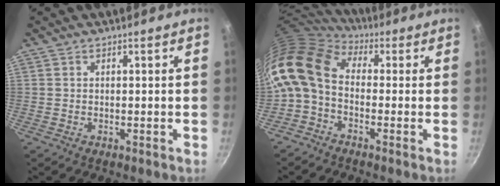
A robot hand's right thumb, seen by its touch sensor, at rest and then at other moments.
{"total": 12.6, "force": [-0.3, 8.7, 9.2], "torque": [-0.177, 0.023, -0.029]}